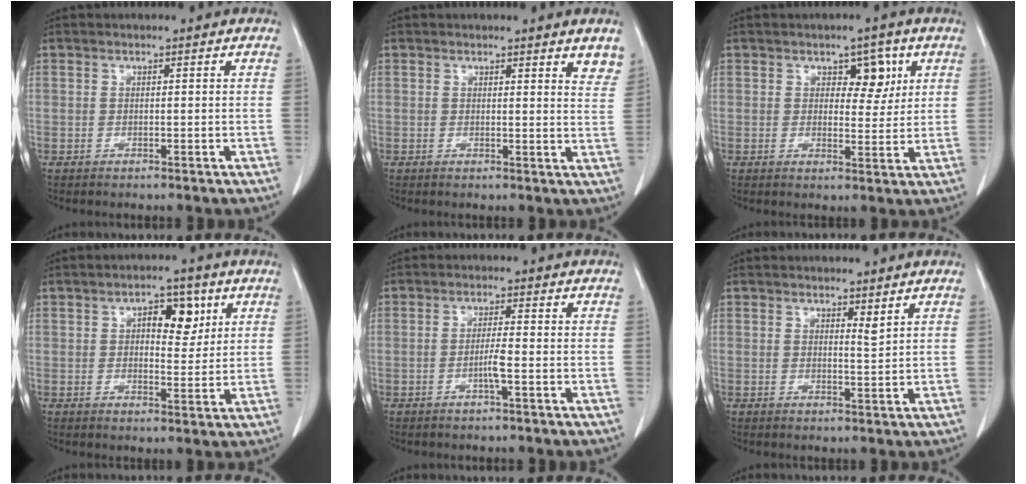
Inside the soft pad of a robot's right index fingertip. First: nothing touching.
{"total": 4.4, "force": [3.8, 0.8, 2.1], "torque": [-0.018, -0.019, 0.027]}
{"total": 4.7, "force": [2.0, 2.6, 3.3], "torque": [-0.034, 0.005, 0.029]}
{"total": 5.9, "force": [2.2, 3.0, 4.6], "torque": [-0.063, 0.010, 0.033]}
{"total": 2.6, "force": [-0.9, -0.2, 2.4], "torque": [-0.045, -0.001, -0.018]}
{"total": 1.3, "force": [1.0, 0.0, 0.9], "torque": [-0.015, -0.010, 0.017]}